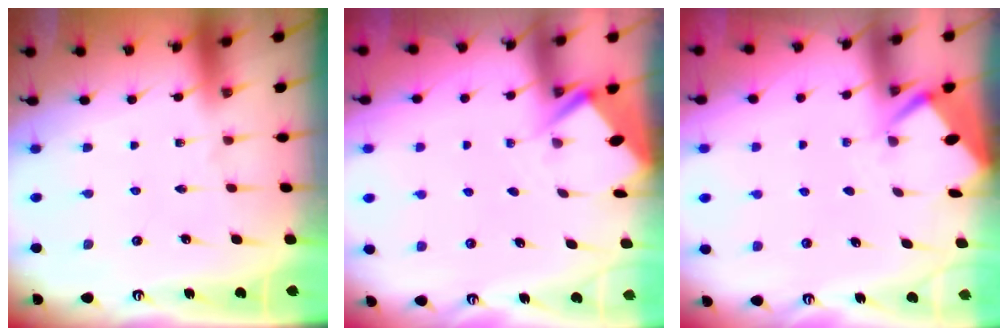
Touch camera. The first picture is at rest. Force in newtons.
{"total": 2.9, "press": 2.9, "slide": 0.3}
{"total": 2.8, "press": 2.8, "slide": 0.3}